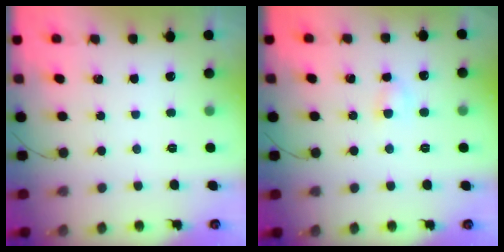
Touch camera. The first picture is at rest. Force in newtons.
{"total": 3.3, "press": 3.1, "slide": 1.1}